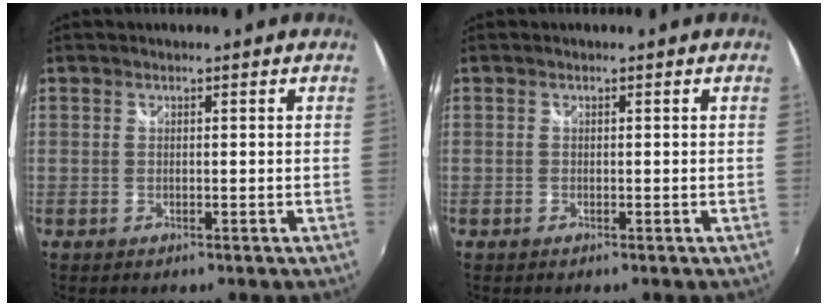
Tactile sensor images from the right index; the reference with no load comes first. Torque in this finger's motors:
{"motor_torque": [0.05, -0.05, 0.00, 0.00]}